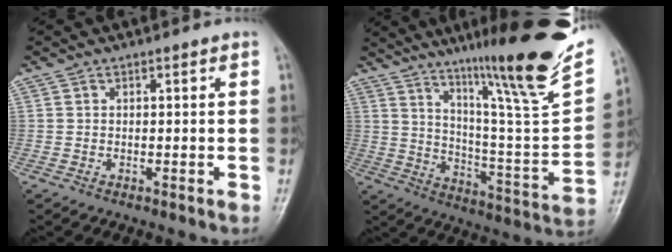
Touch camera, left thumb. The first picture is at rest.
{"total": 27.9, "force": [18.2, 3.2, 21.0], "torque": [-0.297, -0.086, 0.280]}